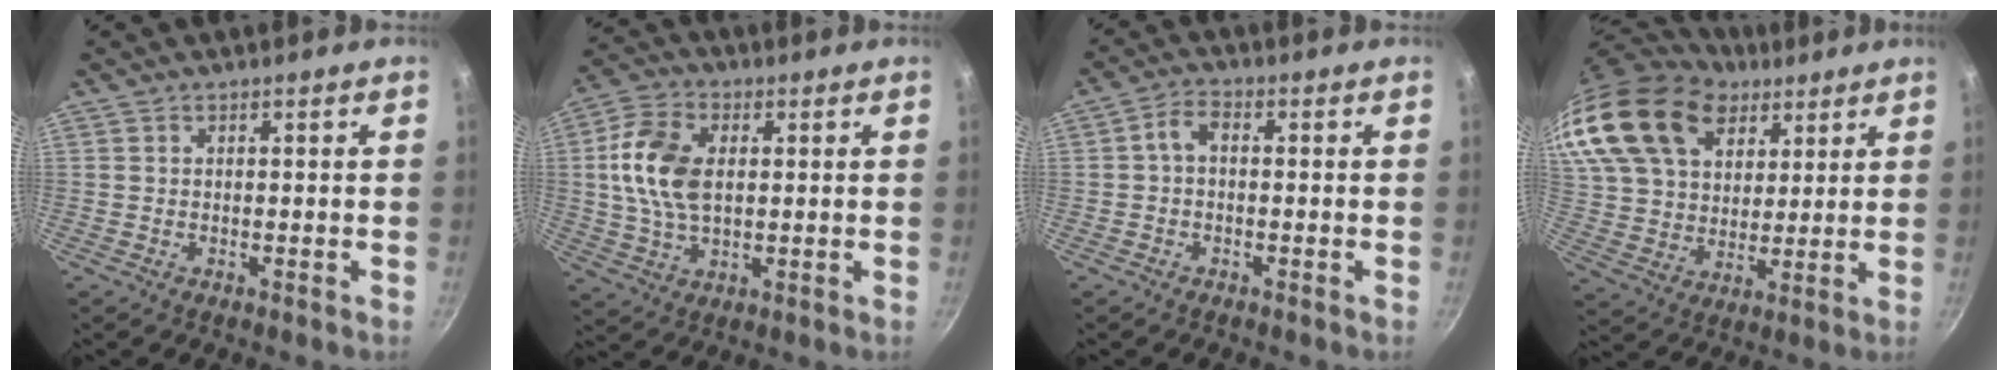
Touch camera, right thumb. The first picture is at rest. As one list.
[{"total": 12.2, "force": [1.5, 7.7, 9.4], "torque": [-0.170, 0.006, 0.022]}, {"total": 3.3, "force": [-0.4, 2.1, 2.5], "torque": [-0.052, 0.019, -0.014]}, {"total": 24.8, "force": [14.0, 15.9, 12.8], "torque": [-0.253, -0.010, 0.264]}]